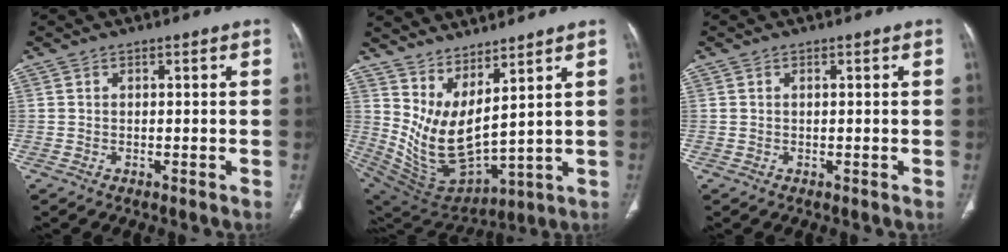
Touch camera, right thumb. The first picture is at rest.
{"total": 13.0, "force": [7.3, 3.7, 10.1], "torque": [-0.190, -0.069, 0.167]}
{"total": 0.0}